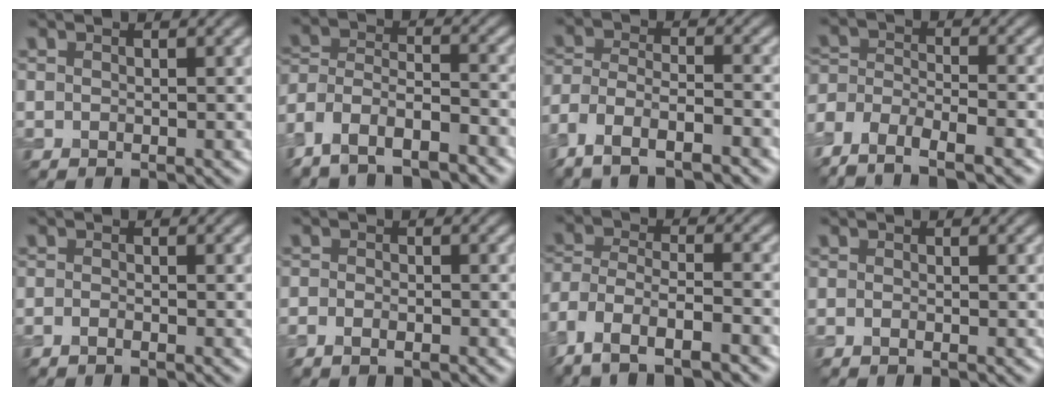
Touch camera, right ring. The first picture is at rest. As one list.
[{"total": 6.9, "force": [-5.8, 2.5, 2.7], "torque": [-0.048, -0.003, -0.111]}, {"total": 7.0, "force": [-5.6, 2.7, 3.4], "torque": [-0.049, -0.005, -0.099]}, {"total": 6.8, "force": [-5.6, 2.7, 2.6], "torque": [-0.035, 0.001, -0.099]}, {"total": 0.5, "force": [-0.5, 0.0, 0.1], "torque": [-0.002, 0.000, -0.012]}, {"total": 1.3, "force": [-0.9, 0.7, 0.6], "torque": [-0.006, 0.002, -0.020]}, {"total": 8.6, "force": [-6.8, 3.3, 4.2], "torque": [-0.072, -0.006, -0.109]}, {"total": 0.0}]